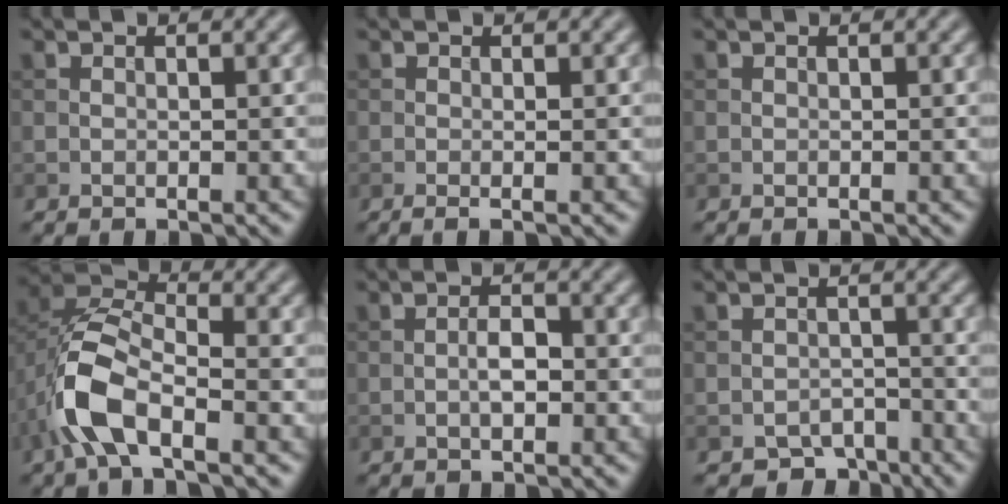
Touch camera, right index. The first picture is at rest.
{"total": 1.4, "force": [-0.2, 0.4, 1.3], "torque": [-0.017, -0.005, -0.006]}
{"total": 0.0}
{"total": 7.5, "force": [-3.2, 3.7, 5.7], "torque": [-0.121, 0.005, -0.070]}
{"total": 2.0, "force": [-0.4, 0.8, 1.8], "torque": [-0.031, 0.004, -0.011]}
{"total": 2.9, "force": [-2.3, 1.6, 0.7], "torque": [0.001, 0.001, -0.041]}